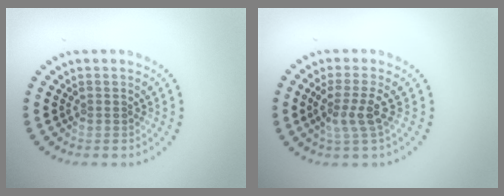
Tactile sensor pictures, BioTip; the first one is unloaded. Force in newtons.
{"total": 2.7, "press": 1.9, "slide": 1.8}